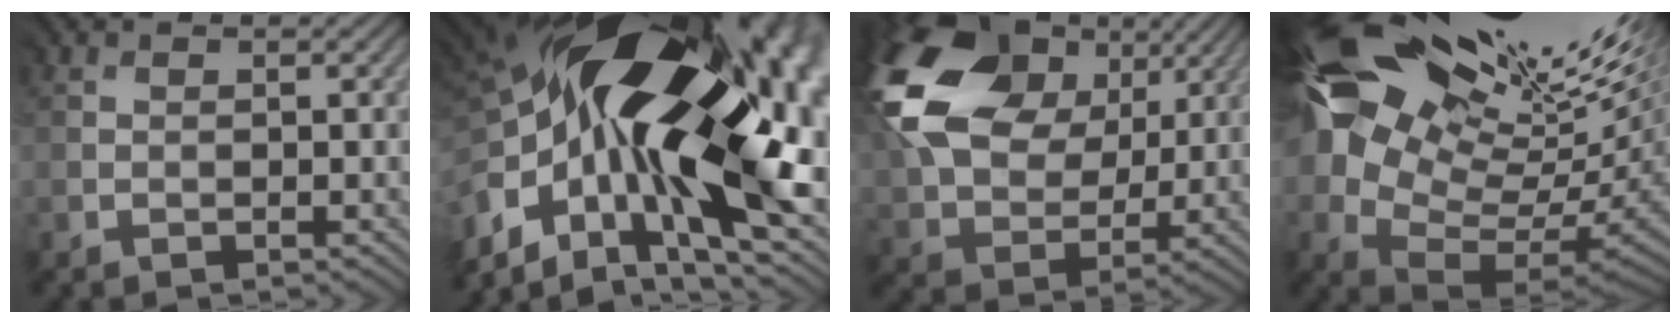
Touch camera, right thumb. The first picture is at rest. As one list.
[{"total": 22.2, "force": [-1.1, 11.3, 19.1], "torque": [-0.357, -0.037, -0.031]}, {"total": 18.5, "force": [7.2, 12.5, 11.5], "torque": [-0.269, 0.041, 0.130]}, {"total": 17.3, "force": [7.5, 7.5, 13.7], "torque": [-0.232, 0.019, 0.158]}]